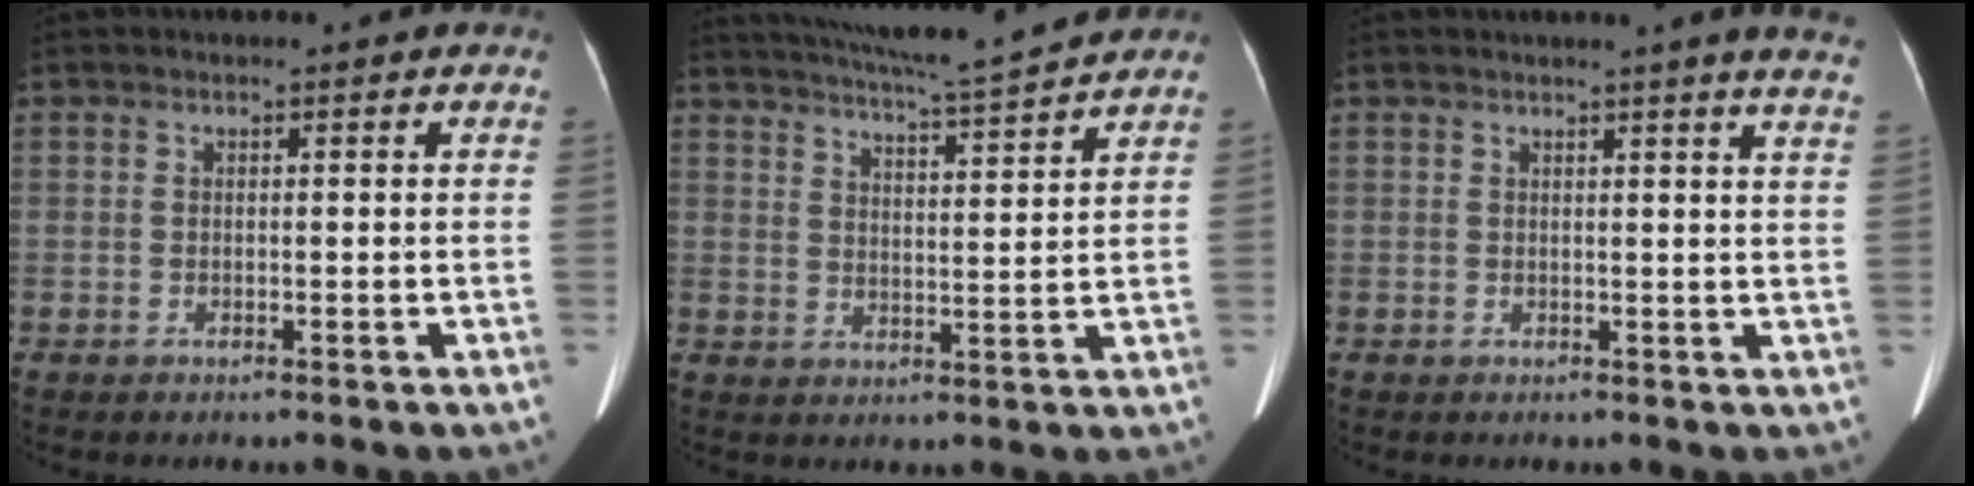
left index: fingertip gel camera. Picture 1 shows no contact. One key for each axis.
{"total": 13.1, "fx": 12.0, "fy": -0.7, "fz": 5.1, "tx": -0.094, "ty": 0.001, "tz": 0.178}
{"total": 8.6, "fx": 7.5, "fy": -0.5, "fz": 4.1, "tx": -0.043, "ty": -0.016, "tz": 0.059}